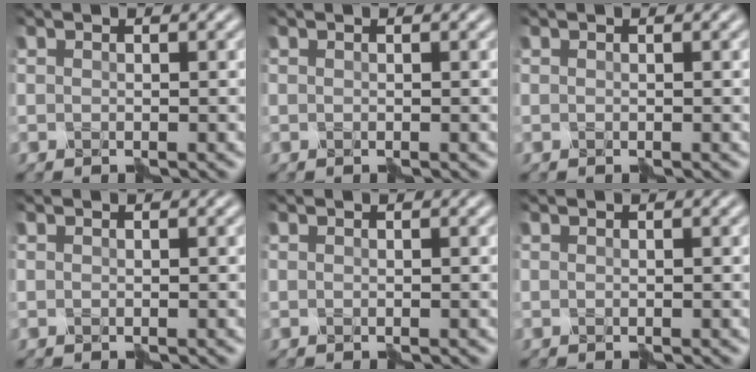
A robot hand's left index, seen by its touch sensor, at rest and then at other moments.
{"total": 0.0}
{"total": 0.0}
{"total": 0.0}
{"total": 0.0}
{"total": 0.0}